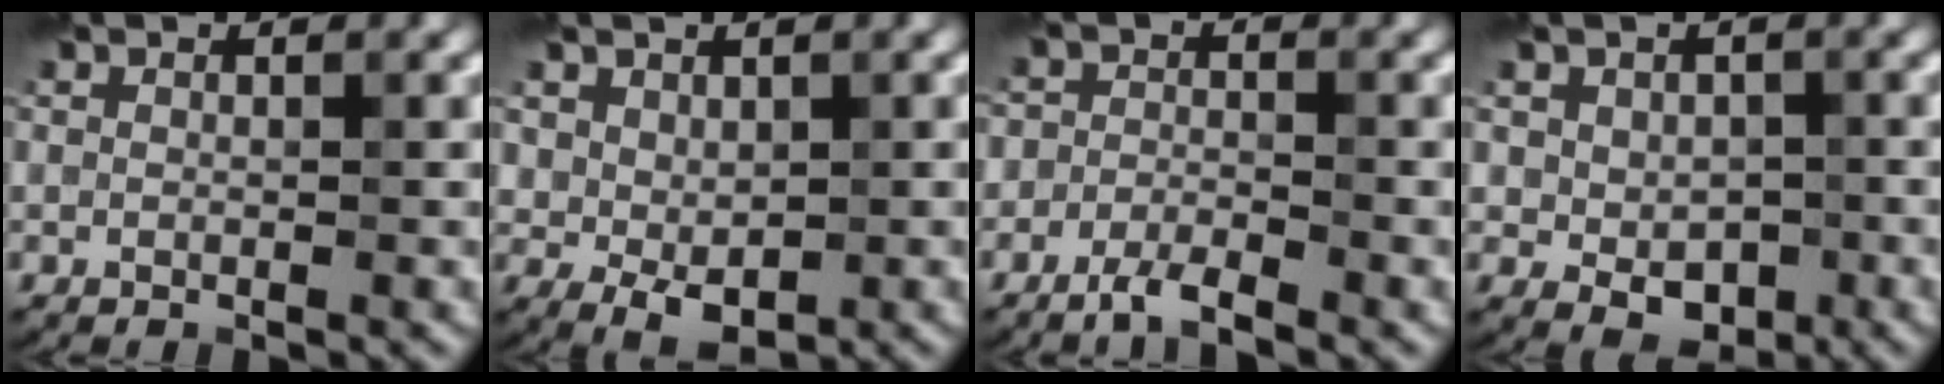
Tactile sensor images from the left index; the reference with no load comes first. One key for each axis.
{"total": 2.9, "fx": 0.5, "fy": 2.1, "fz": 1.9, "tx": -0.032, "ty": -0.010, "tz": 0.017}
{"total": 2.5, "fx": -2.0, "fy": 0.8, "fz": 1.3, "tx": -0.024, "ty": 0.001, "tz": -0.043}
{"total": 3.7, "fx": -0.2, "fy": 2.8, "fz": 2.4, "tx": -0.041, "ty": -0.011, "tz": 0.002}